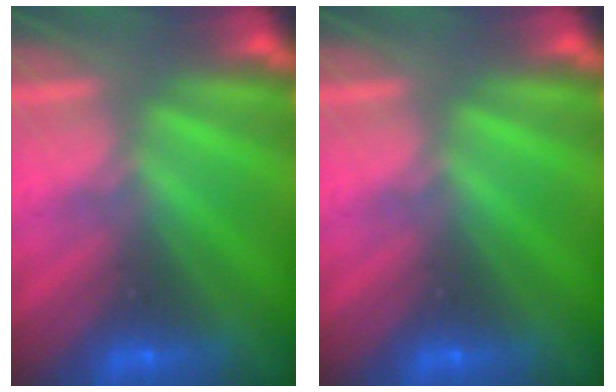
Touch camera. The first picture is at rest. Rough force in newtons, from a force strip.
{"total": 0.0}